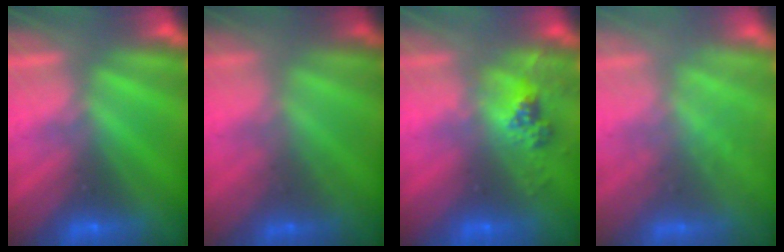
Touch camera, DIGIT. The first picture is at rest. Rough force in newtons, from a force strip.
{"total": 1.8}
{"total": 2.4}
{"total": 3.3}